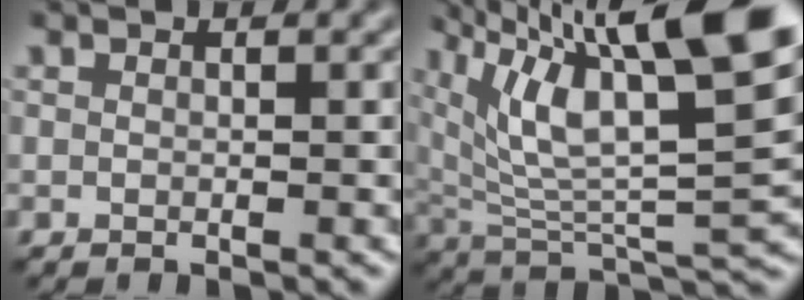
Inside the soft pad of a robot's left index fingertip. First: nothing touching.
{"total": 15.0, "force": [8.0, 4.6, 11.8], "torque": [-0.211, 0.018, 0.146]}